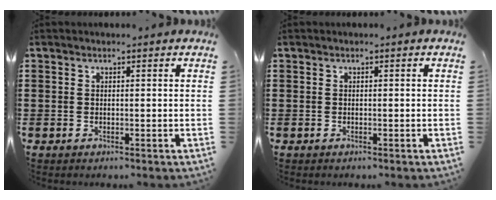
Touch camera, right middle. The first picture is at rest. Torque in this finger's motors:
{"motor_torque": [0.00, 0.00, 0.00, 0.00]}